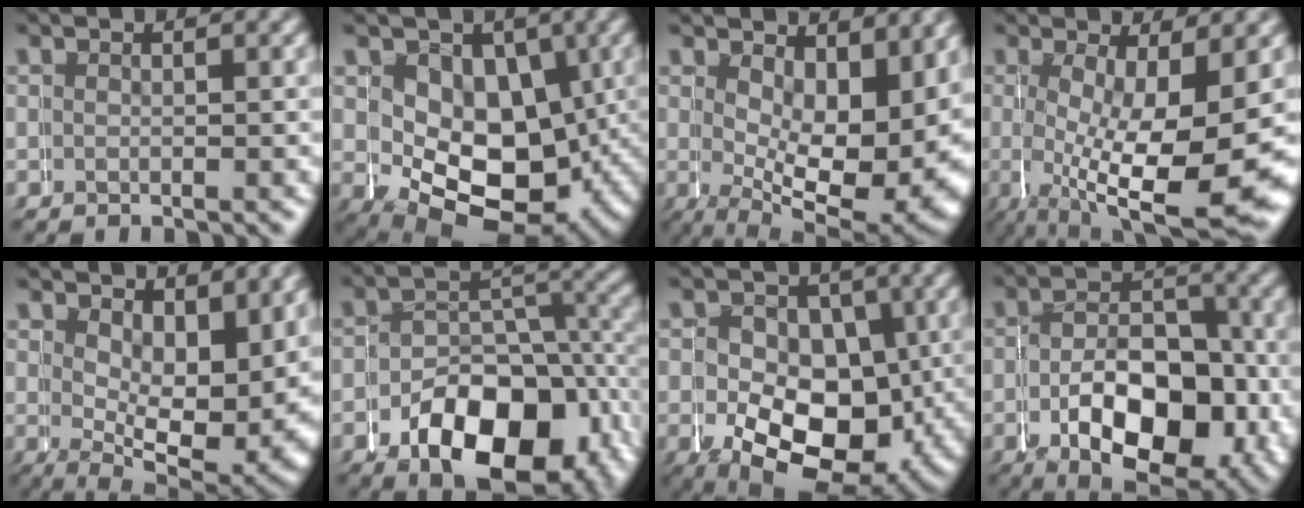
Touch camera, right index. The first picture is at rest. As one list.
[{"total": 12.4, "force": [-1.3, 9.8, 7.4], "torque": [-0.136, -0.063, 0.002]}, {"total": 11.6, "force": [1.3, 6.2, 9.7], "torque": [-0.137, -0.045, 0.040]}, {"total": 11.4, "force": [-0.9, 4.7, 10.4], "torque": [-0.184, -0.045, 0.014]}, {"total": 9.5, "force": [1.2, 4.9, 8.1], "torque": [-0.112, -0.041, 0.035]}, {"total": 9.4, "force": [-3.9, 5.6, 6.5], "torque": [-0.089, -0.029, -0.057]}, {"total": 11.9, "force": [-2.7, 9.1, 7.2], "torque": [-0.127, -0.071, -0.013]}, {"total": 11.3, "force": [-2.7, 7.2, 8.3], "torque": [-0.141, -0.047, -0.028]}]